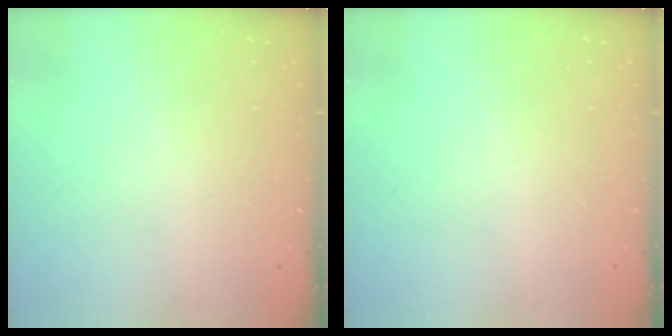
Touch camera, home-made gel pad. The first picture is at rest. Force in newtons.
{"total": 0.0}